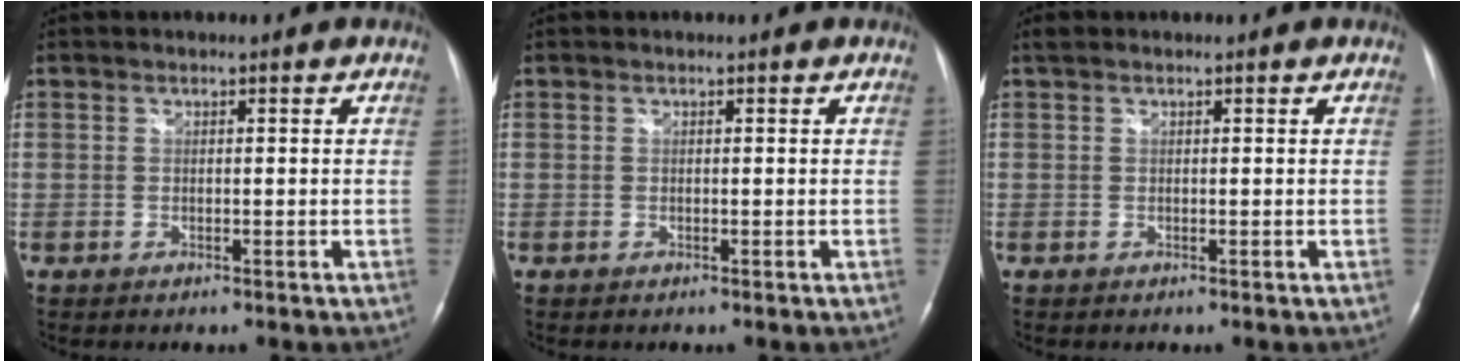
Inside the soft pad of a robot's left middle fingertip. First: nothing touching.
{"total": 0.0}
{"total": 0.8, "force": [0.6, 0.5, 0.3], "torque": [-0.009, 0.015, 0.013]}